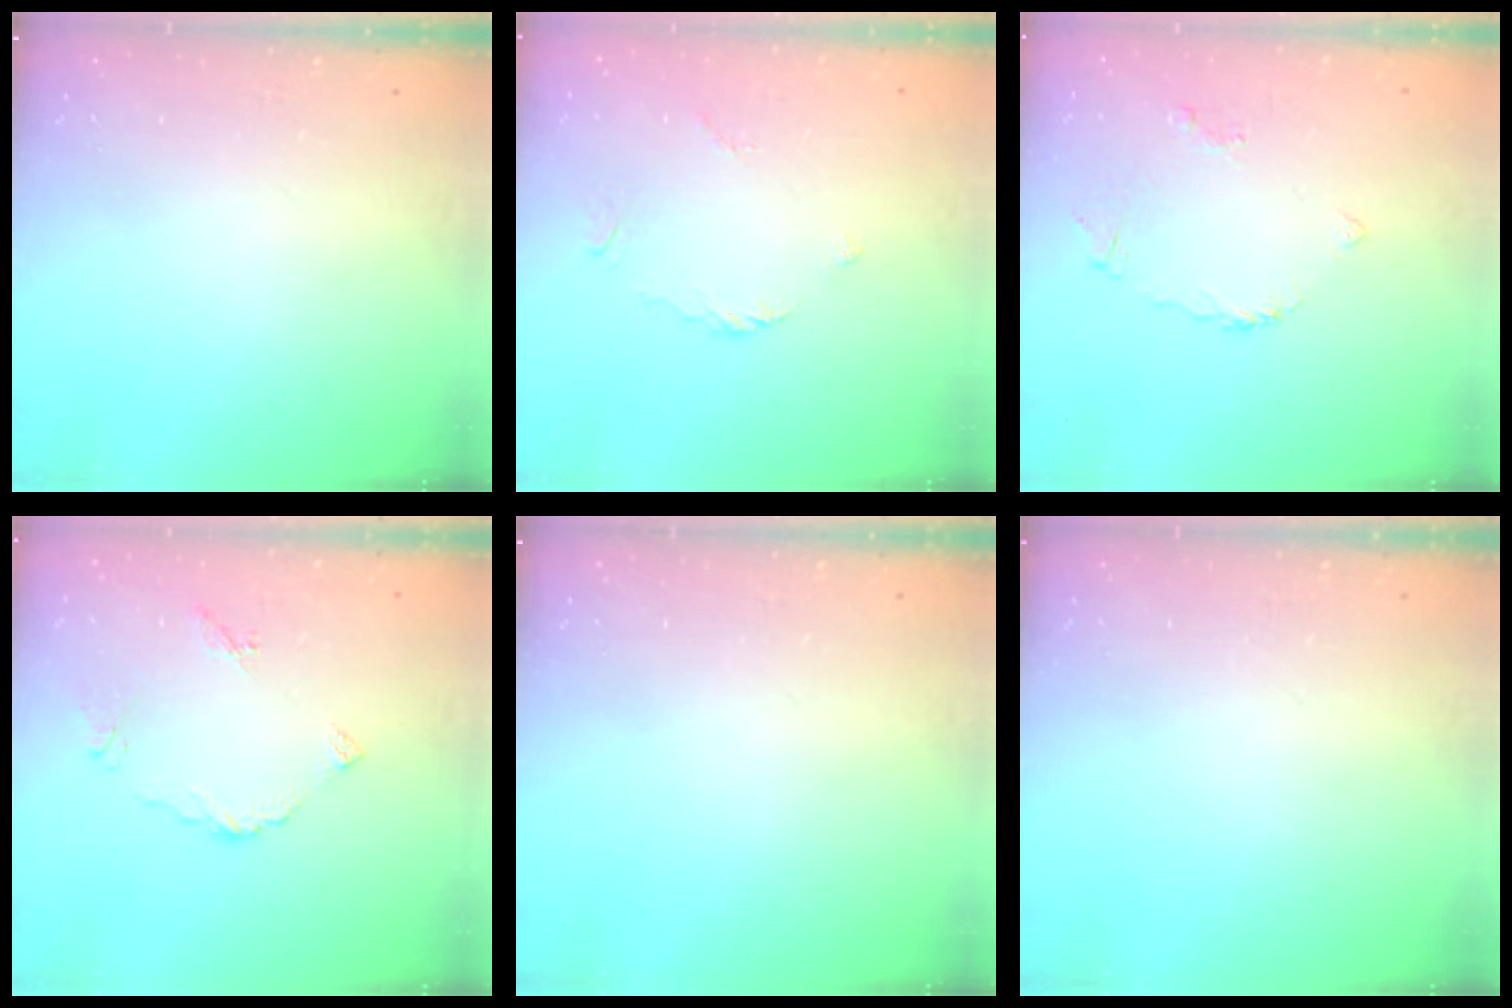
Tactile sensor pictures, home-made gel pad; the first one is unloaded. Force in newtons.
{"total": 2.5, "press": 2.4, "slide": 0.7}
{"total": 4.8, "press": 4.8, "slide": 0.7}
{"total": 6.2, "press": 6.2, "slide": 0.4}
{"total": 0.0}
{"total": 0.0}